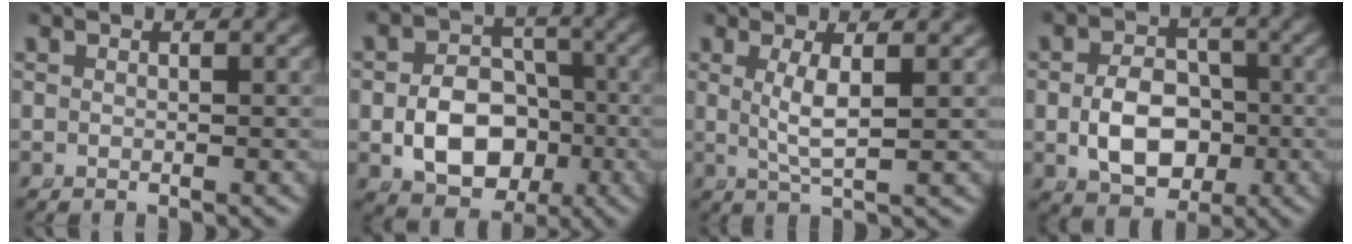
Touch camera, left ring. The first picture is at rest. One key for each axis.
{"total": 7.2, "fx": -2.0, "fy": 5.8, "fz": 3.8, "tx": -0.052, "ty": -0.019, "tz": -0.027}
{"total": 3.0, "fx": 0.4, "fy": 0.0, "fz": 3.0, "tx": -0.064, "ty": -0.017, "tz": 0.021}
{"total": 6.1, "fx": -1.3, "fy": 4.6, "fz": 3.8, "tx": -0.055, "ty": -0.023, "tz": -0.012}